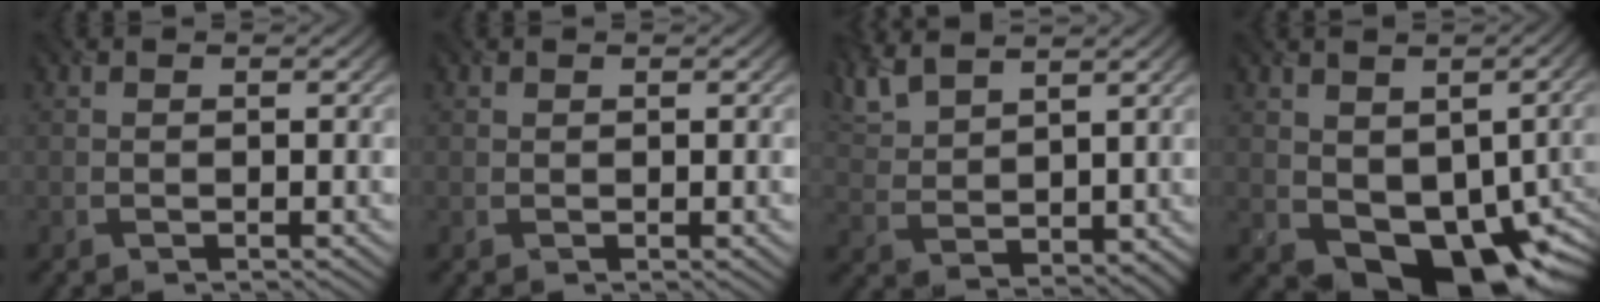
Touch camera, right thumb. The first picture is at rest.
{"total": 0.6, "force": [0.2, 0.4, 0.4], "torque": [-0.004, 0.000, 0.006]}
{"total": 7.1, "force": [5.4, 2.5, 3.9], "torque": [-0.104, 0.010, 0.116]}
{"total": 11.8, "force": [-1.3, 7.8, 8.7], "torque": [-0.137, -0.032, -0.006]}